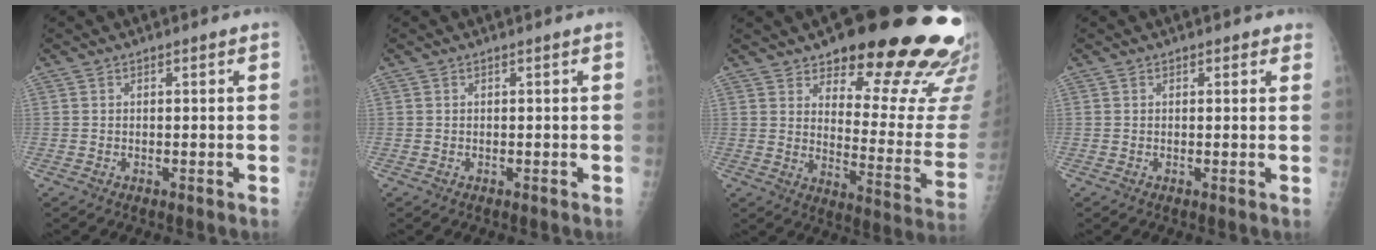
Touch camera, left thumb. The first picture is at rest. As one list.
[{"total": 0.0}, {"total": 26.3, "force": [18.7, 8.5, 16.4], "torque": [-0.167, -0.110, 0.242]}, {"total": 1.3, "force": [0.8, 0.9, 0.5], "torque": [0.008, -0.003, 0.004]}]